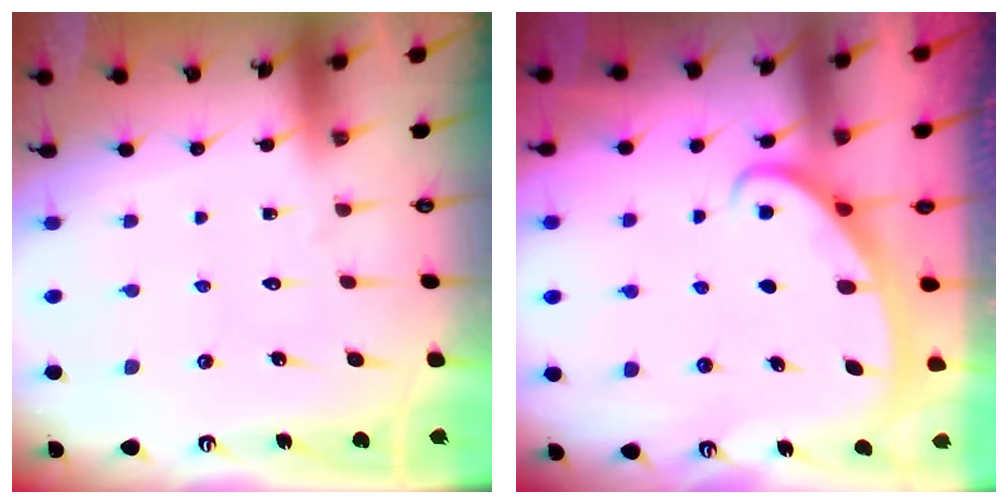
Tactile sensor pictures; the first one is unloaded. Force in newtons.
{"total": 2.7, "press": 2.7, "slide": 0.4}